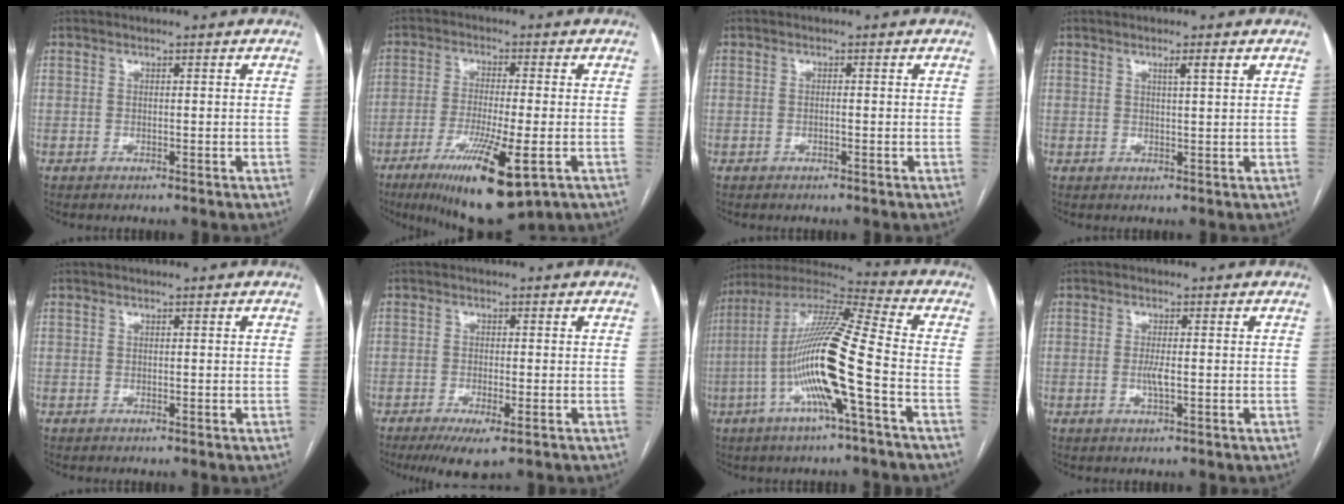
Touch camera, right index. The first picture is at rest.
{"total": 13.8, "force": [-6.3, 2.1, 12.0], "torque": [-0.201, -0.036, -0.097]}
{"total": 0.5, "force": [-0.2, 0.0, 0.5], "torque": [-0.008, 0.000, -0.003]}
{"total": 1.9, "force": [1.1, -0.2, 1.5], "torque": [-0.029, -0.002, 0.018]}
{"total": 0.0}
{"total": 5.3, "force": [-3.0, 1.0, 4.2], "torque": [-0.071, -0.013, -0.045]}
{"total": 17.4, "force": [-4.5, 0.2, 16.8], "torque": [-0.327, 0.003, -0.094]}
{"total": 2.1, "force": [-0.3, 0.2, 2.0], "torque": [-0.044, -0.003, -0.006]}